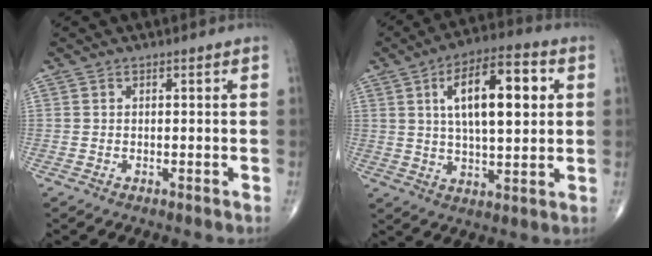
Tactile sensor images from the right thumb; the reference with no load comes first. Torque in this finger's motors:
{"motor_torque": [-0.23, 3.20, 1.25, 0.64, 0.15]}